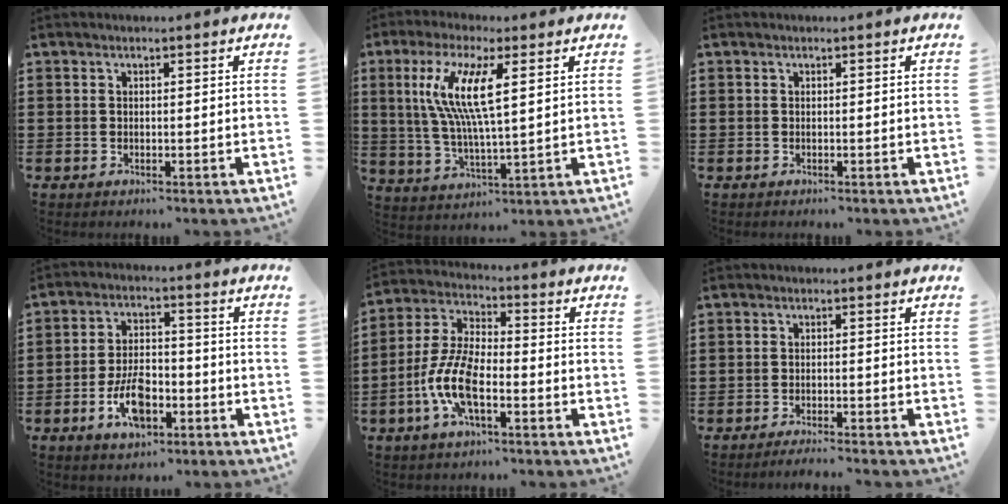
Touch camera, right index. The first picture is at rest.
{"total": 10.2, "force": [3.2, 1.7, 9.5], "torque": [-0.207, -0.004, 0.049]}
{"total": 0.0}
{"total": 7.7, "force": [-3.2, 3.8, 5.9], "torque": [-0.129, 0.001, -0.062]}
{"total": 9.1, "force": [-3.3, 3.6, 7.7], "torque": [-0.190, -0.013, -0.069]}
{"total": 2.1, "force": [-2.0, -0.5, 0.4], "torque": [-0.007, -0.001, -0.039]}